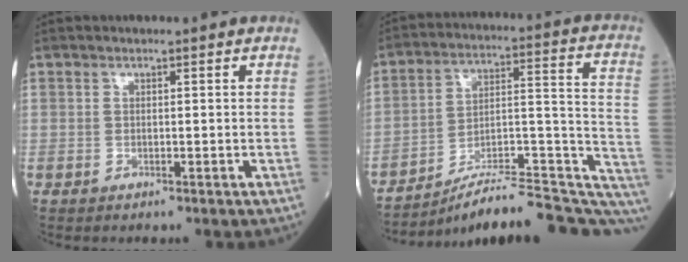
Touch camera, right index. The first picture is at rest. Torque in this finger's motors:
{"motor_torque": [0.82, -1.32, 0.14, 0.09]}